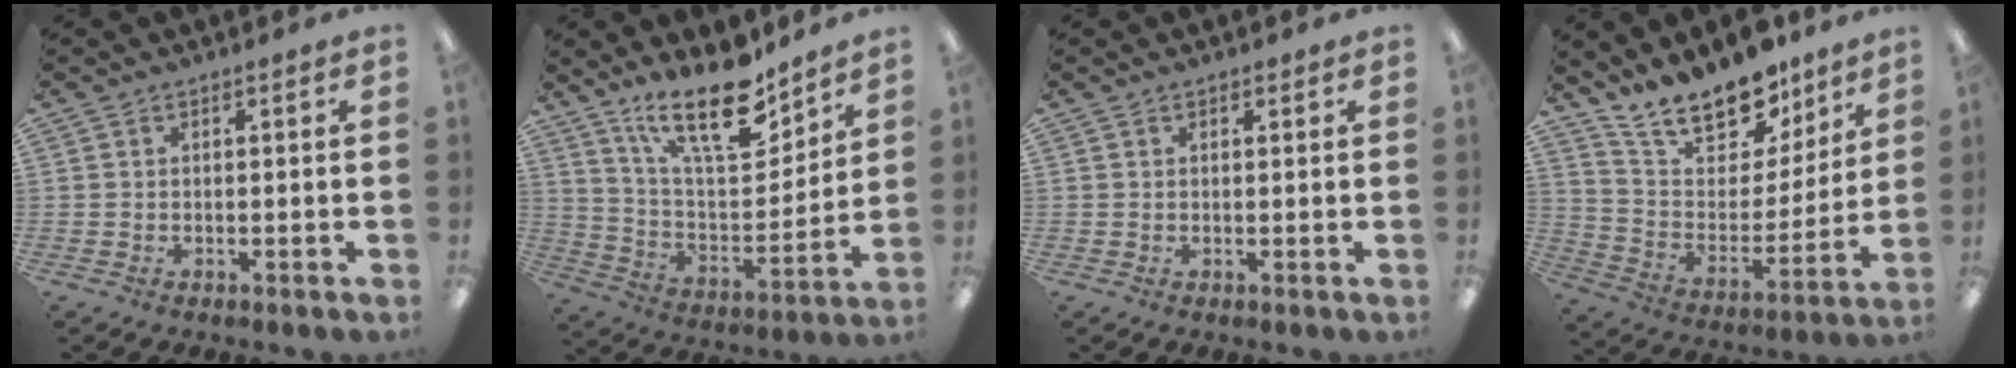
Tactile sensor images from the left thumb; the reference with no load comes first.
{"total": 19.5, "force": [13.5, 7.3, 12.1], "torque": [-0.198, -0.086, 0.231]}
{"total": 0.8, "force": [0.6, 0.5, 0.2], "torque": [0.005, -0.002, 0.009]}
{"total": 17.5, "force": [14.4, 7.5, 6.3], "torque": [-0.115, -0.108, 0.260]}